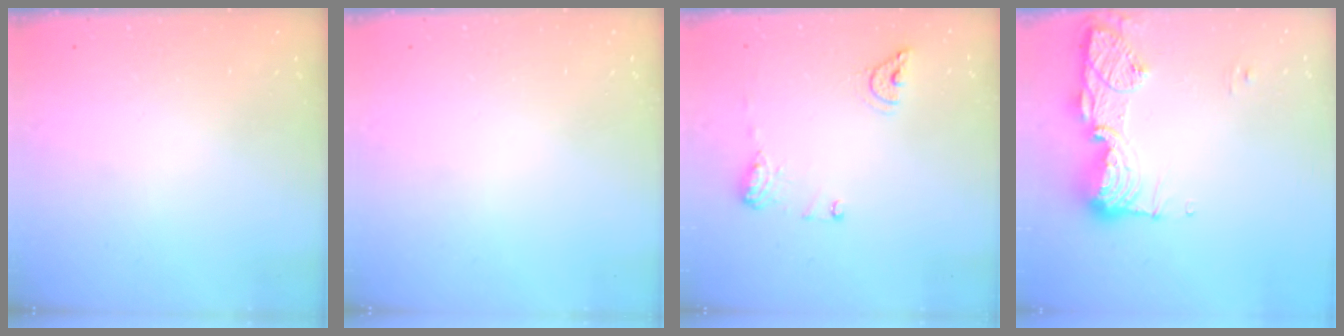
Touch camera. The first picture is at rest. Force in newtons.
{"total": 0.0}
{"total": 9.1, "press": 9.1, "slide": 1.1}
{"total": 14.7, "press": 14.7, "slide": 1.4}